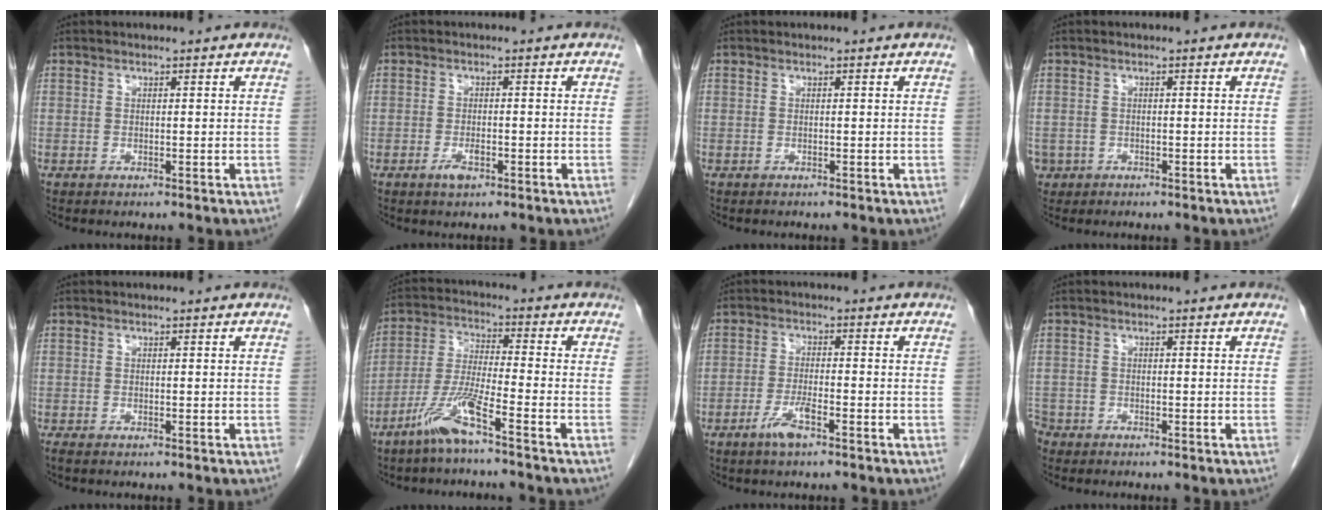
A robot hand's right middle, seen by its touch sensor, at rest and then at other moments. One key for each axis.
{"total": 2.1, "fx": -1.2, "fy": 0.8, "fz": 1.6, "tx": -0.031, "ty": 0.000, "tz": -0.019}
{"total": 0.0}
{"total": 2.6, "fx": -1.3, "fy": 2.2, "fz": 0.1, "tx": -0.003, "ty": 0.005, "tz": -0.020}
{"total": 0.9, "fx": -0.8, "fy": 0.1, "fz": 0.5, "tx": -0.013, "ty": -0.006, "tz": -0.012}
{"total": 7.7, "fx": -5.2, "fy": -0.3, "fz": 5.7, "tx": -0.126, "ty": -0.011, "tz": -0.109}
{"total": 3.7, "fx": -2.4, "fy": 0.5, "fz": 2.8, "tx": -0.061, "ty": -0.003, "tz": -0.047}
{"total": 2.7, "fx": -2.2, "fy": 1.6, "fz": 0.2, "tx": -0.008, "ty": 0.000, "tz": -0.045}